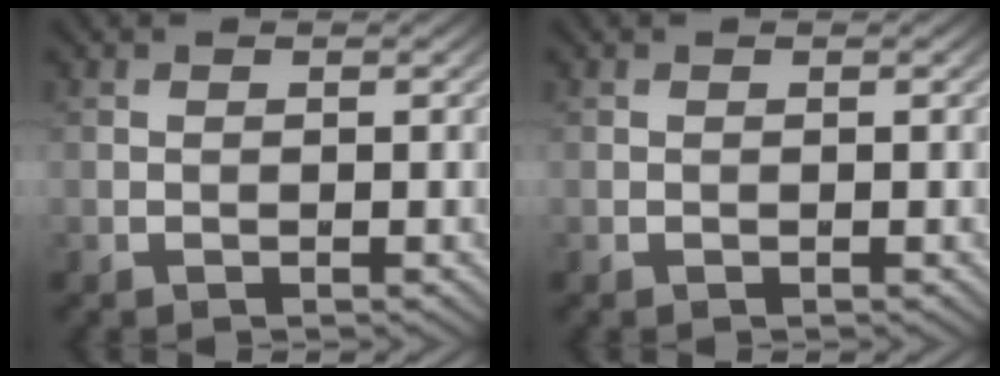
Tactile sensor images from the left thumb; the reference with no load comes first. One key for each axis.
{"total": 0.0}